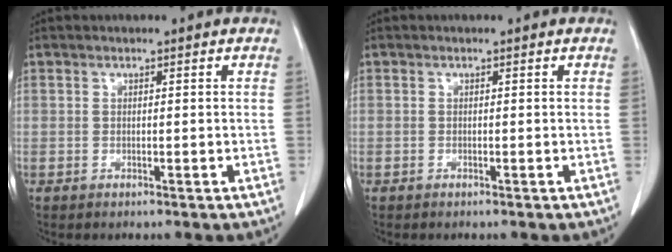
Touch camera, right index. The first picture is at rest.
{"total": 0.0}